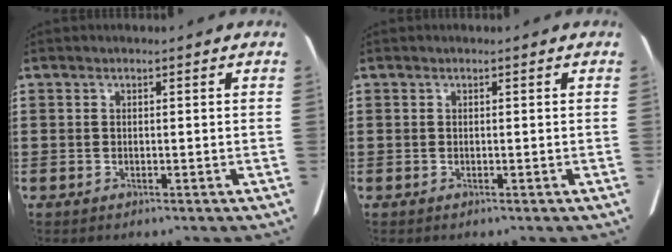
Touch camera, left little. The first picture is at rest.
{"total": 0.0}